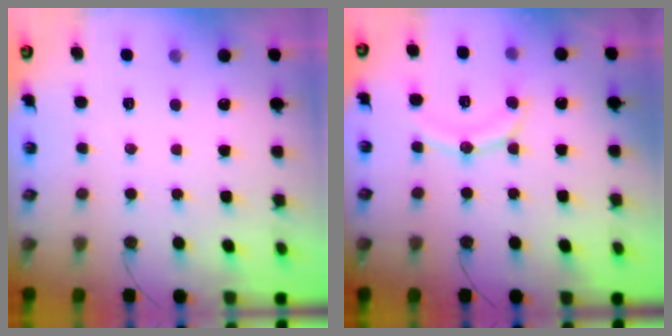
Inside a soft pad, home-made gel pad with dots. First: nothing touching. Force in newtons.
{"total": 11.4, "press": 11.3, "slide": 1.2}